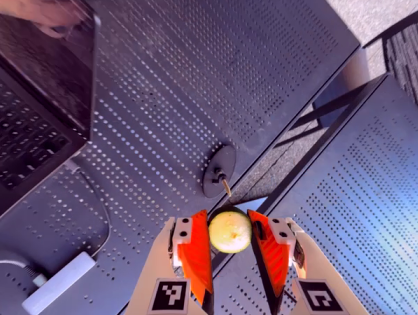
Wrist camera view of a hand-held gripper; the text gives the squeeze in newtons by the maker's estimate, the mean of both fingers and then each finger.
{"total": 8.0, "left": 7.7, "right": 8.3}